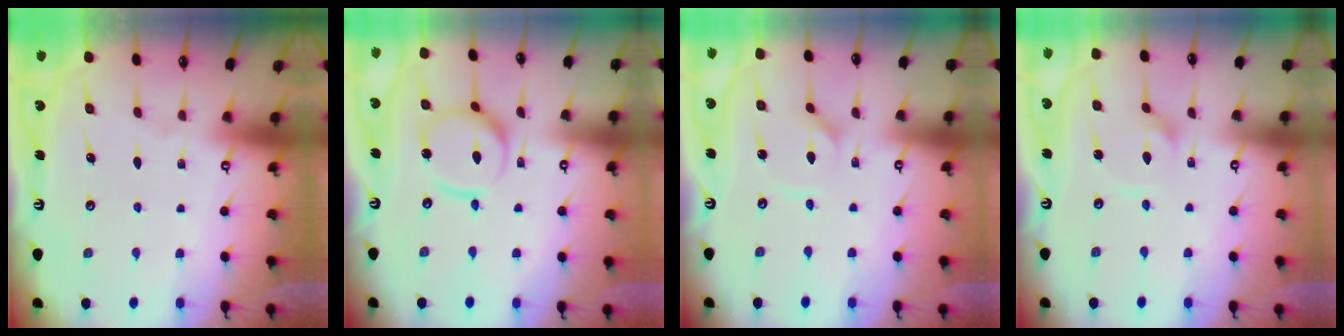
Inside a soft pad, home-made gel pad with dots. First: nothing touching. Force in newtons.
{"total": 10.9, "press": 10.9, "slide": 1.1}
{"total": 1.8, "press": 1.8, "slide": 0.3}
{"total": 2.3, "press": 2.3, "slide": 0.3}